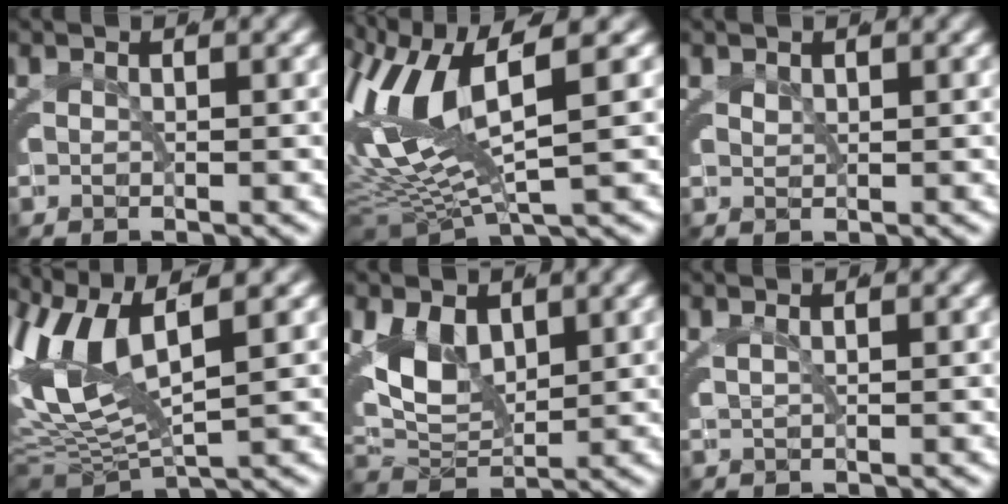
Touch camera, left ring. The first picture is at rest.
{"total": 11.1, "force": [1.8, 5.8, 9.2], "torque": [-0.190, -0.007, 0.035]}
{"total": 1.0, "force": [0.9, -0.5, 0.2], "torque": [-0.003, -0.005, 0.024]}
{"total": 10.2, "force": [2.2, 5.1, 8.5], "torque": [-0.177, 0.002, 0.042]}
{"total": 6.6, "force": [1.0, 4.5, 4.8], "torque": [-0.101, -0.019, 0.030]}
{"total": 1.2, "force": [0.7, -0.8, 0.5], "torque": [-0.005, 0.000, 0.018]}